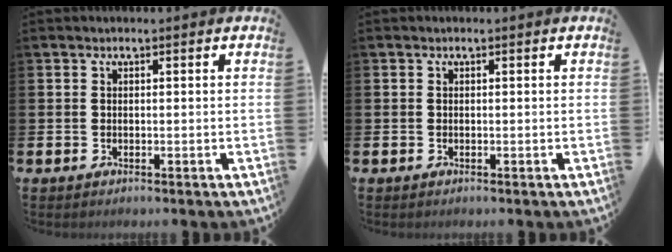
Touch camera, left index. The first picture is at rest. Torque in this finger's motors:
{"motor_torque": [0.00, 0.00, 0.02, 0.01]}